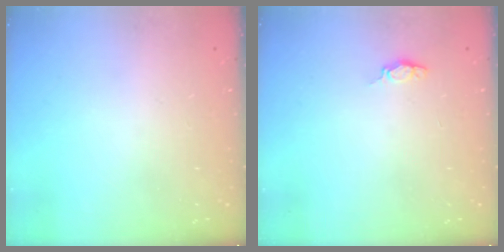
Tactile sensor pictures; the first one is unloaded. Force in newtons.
{"total": 3.9, "press": 3.8, "slide": 0.6}